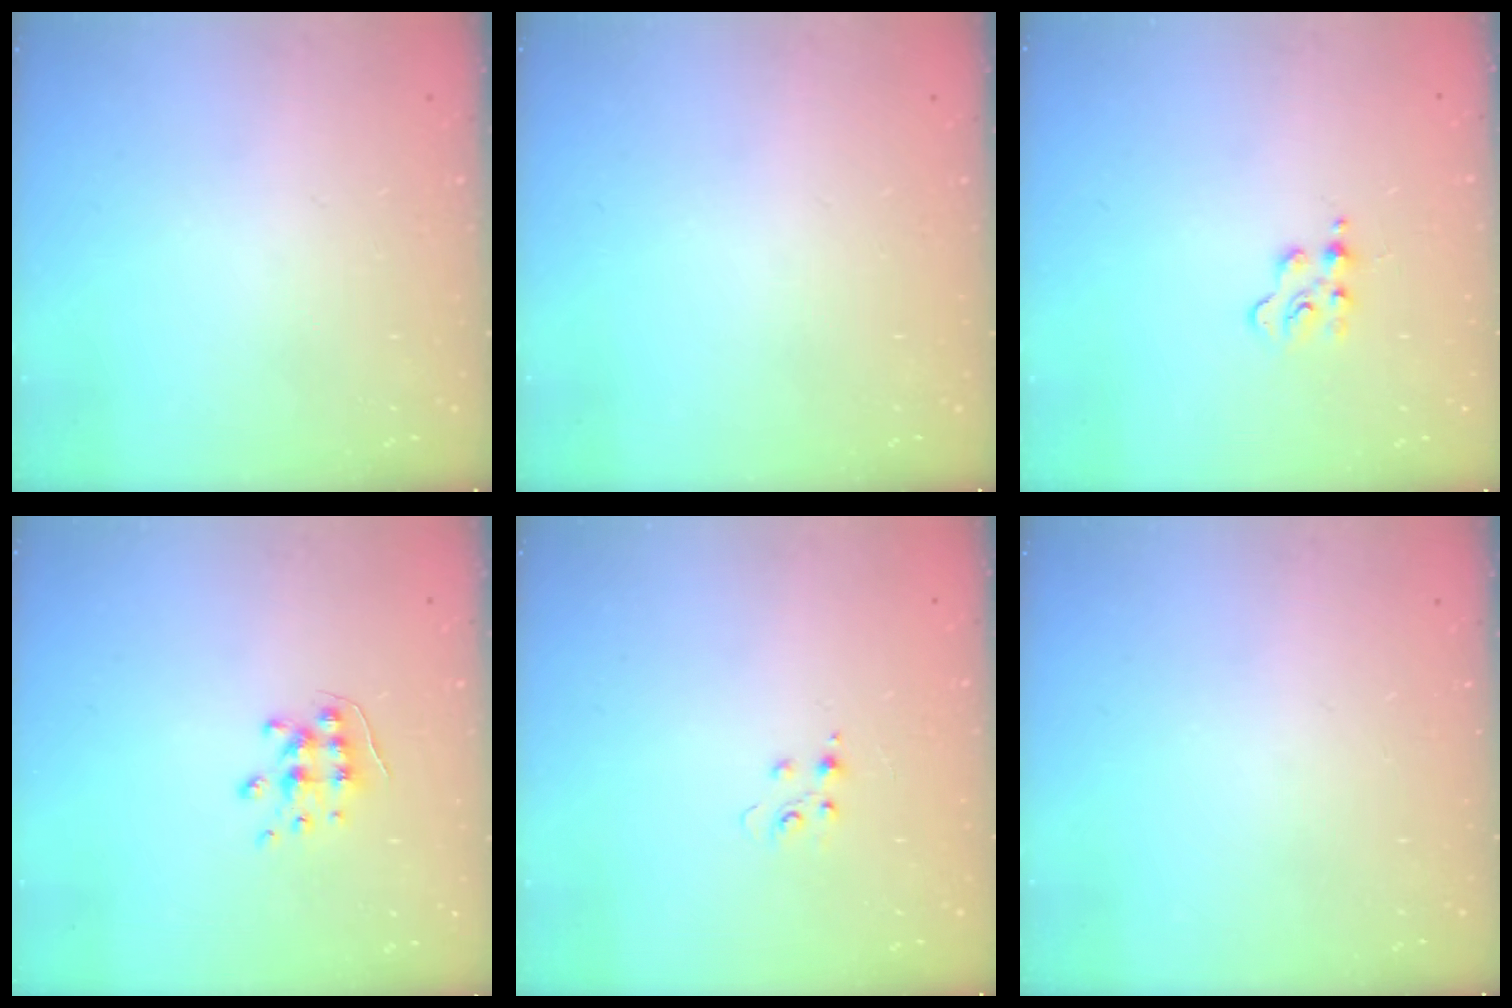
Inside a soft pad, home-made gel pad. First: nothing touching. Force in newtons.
{"total": 0.0}
{"total": 2.8, "press": 2.8, "slide": 0.3}
{"total": 5.9, "press": 5.9, "slide": 0.5}
{"total": 3.8, "press": 3.8, "slide": 0.4}
{"total": 0.0}